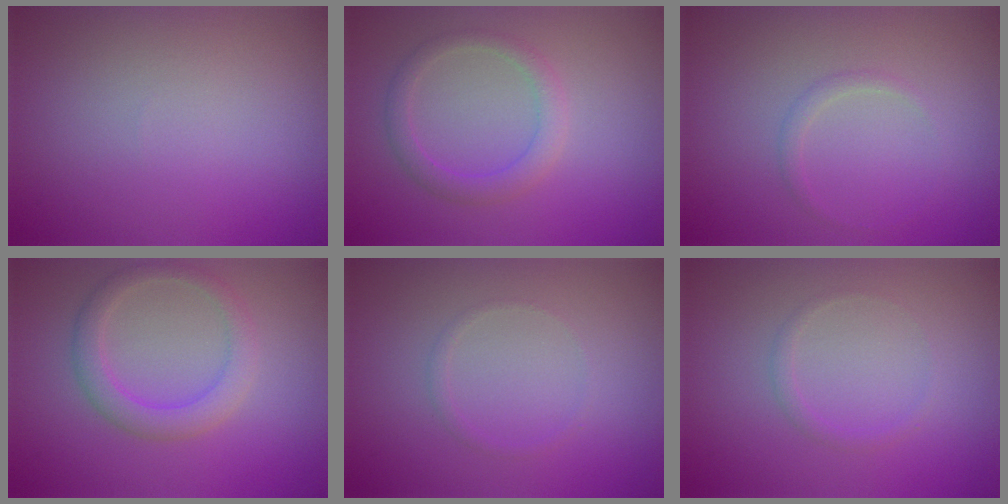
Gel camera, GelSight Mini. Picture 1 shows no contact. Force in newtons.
{"total": 2.3, "press": 2.2, "slide": 0.1}
{"total": 1.0, "press": 1.0, "slide": 0.1}
{"total": 3.0, "press": 3.0, "slide": 0.0}
{"total": 0.7, "press": 0.7, "slide": 0.0}
{"total": 0.9, "press": 0.9, "slide": 0.0}